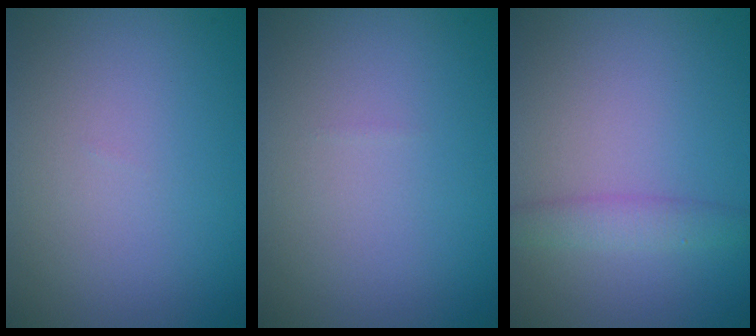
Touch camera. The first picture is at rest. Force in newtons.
{"total": 0.0}
{"total": 2.0, "press": 2.0, "slide": 0.1}